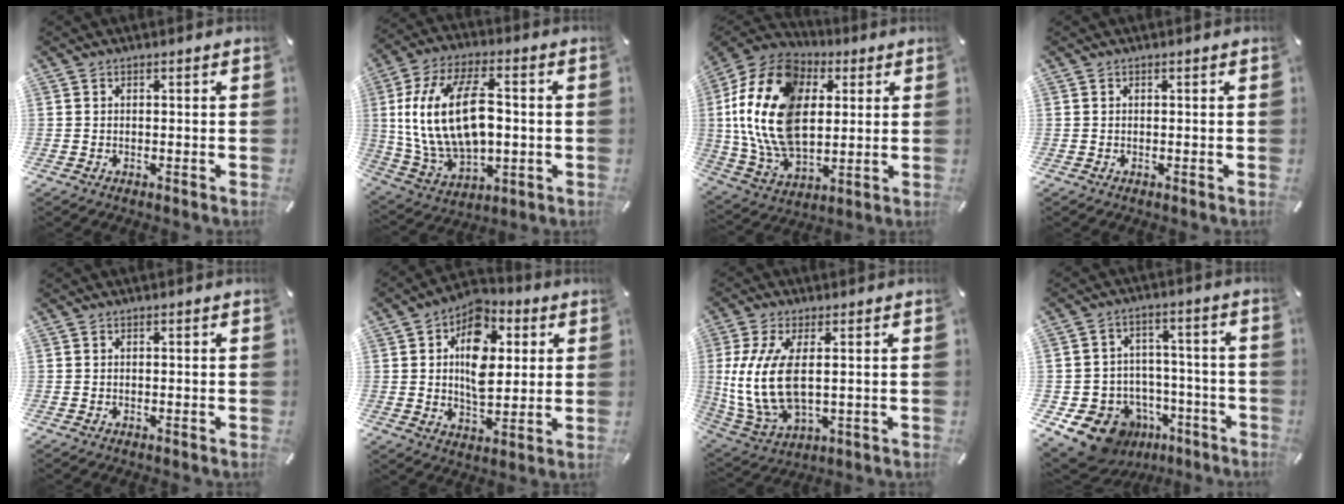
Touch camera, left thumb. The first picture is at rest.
{"total": 20.6, "force": [1.4, 12.7, 16.1], "torque": [-0.342, 0.007, 0.022]}
{"total": 21.1, "force": [3.1, 14.7, 14.8], "torque": [-0.342, -0.003, 0.051]}
{"total": 0.0}
{"total": 0.0}
{"total": 13.2, "force": [3.0, 9.3, 8.9], "torque": [-0.130, -0.006, 0.049]}
{"total": 13.0, "force": [1.5, 6.6, 11.2], "torque": [-0.268, -0.018, 0.026]}
{"total": 13.9, "force": [-8.2, 10.0, 5.2], "torque": [-0.082, 0.052, -0.130]}